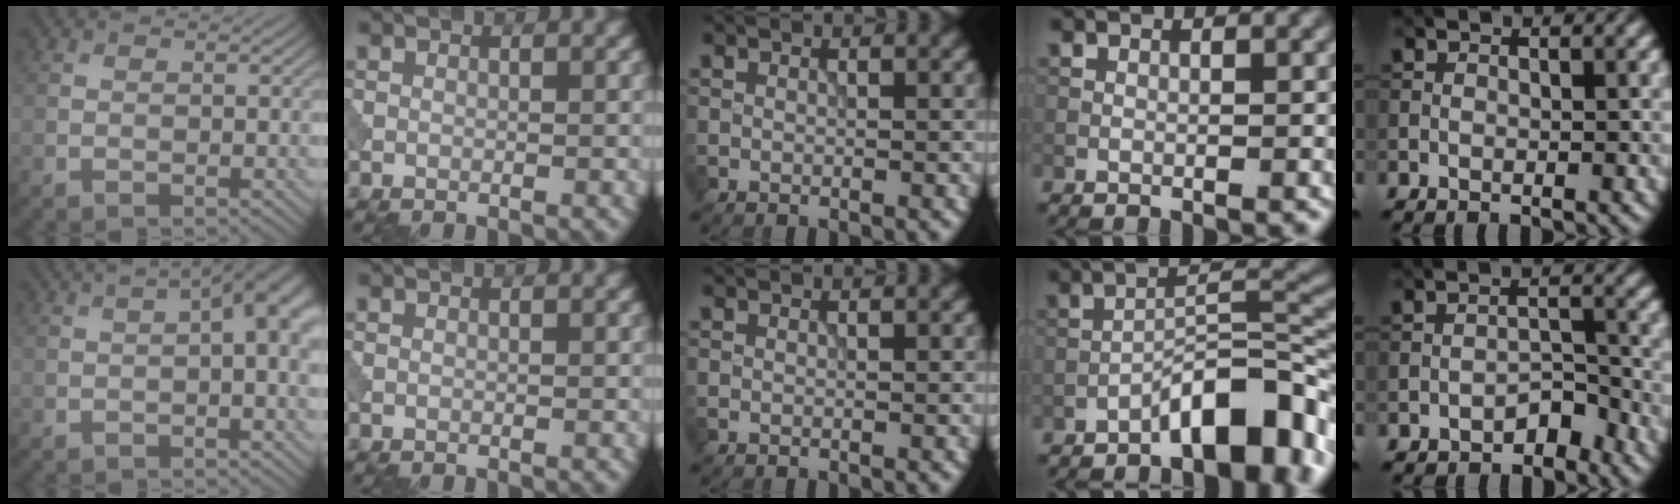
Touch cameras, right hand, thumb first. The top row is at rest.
{"thumb": {"total": 7.1, "force": [1.6, 2.6, 6.4], "torque": [-0.092, 0.012, 0.024]}, "ring": {"total": 8.0, "force": [-4.8, 2.4, 5.9], "torque": [-0.081, 0.023, -0.080]}, "little": {"total": 2.1, "force": [-1.7, 1.0, 0.9], "torque": [-0.009, 0.011, -0.028]}}